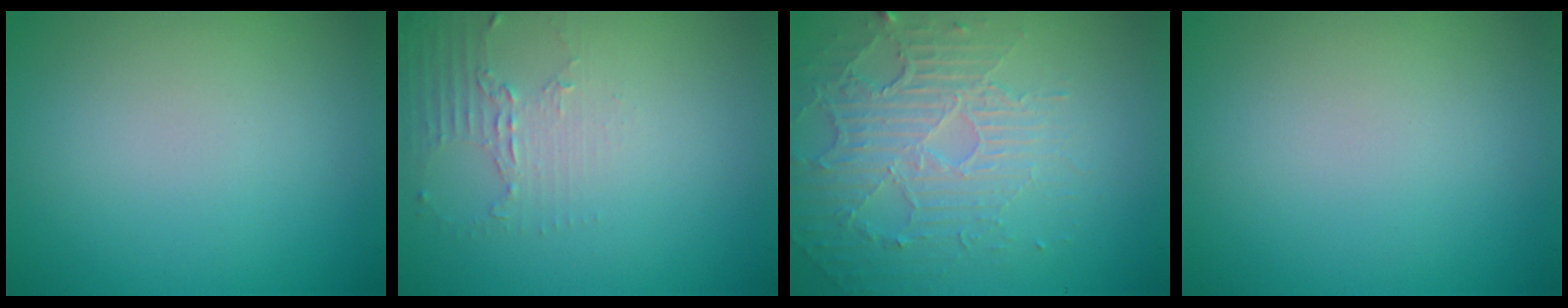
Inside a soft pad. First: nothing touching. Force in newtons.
{"total": 2.2, "press": 1.6, "slide": 1.5}
{"total": 5.8, "press": 3.4, "slide": 4.7}
{"total": 0.0}